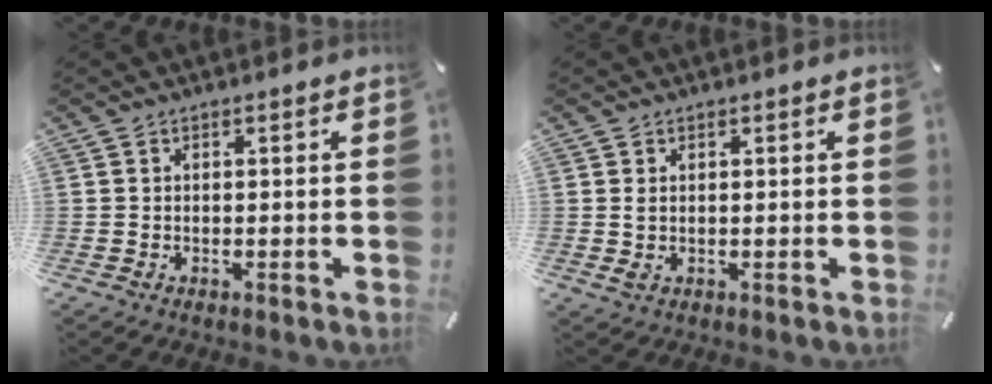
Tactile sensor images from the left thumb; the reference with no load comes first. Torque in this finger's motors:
{"motor_torque": [0.16, 0.07, 0.41, -0.03, 0.18]}